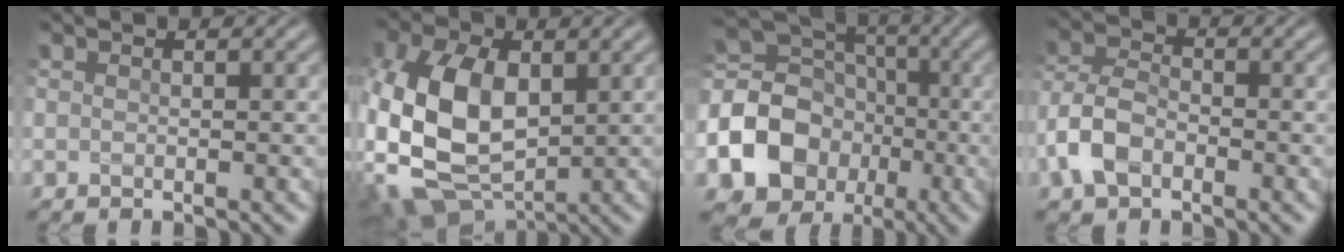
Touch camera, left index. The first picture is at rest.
{"total": 10.5, "force": [-0.1, 6.5, 8.3], "torque": [-0.206, 0.001, 0.000]}
{"total": 13.5, "force": [-3.4, 11.6, 6.0], "torque": [-0.135, -0.019, -0.076]}
{"total": 4.2, "force": [-2.1, 2.5, 2.6], "torque": [-0.059, 0.007, -0.052]}